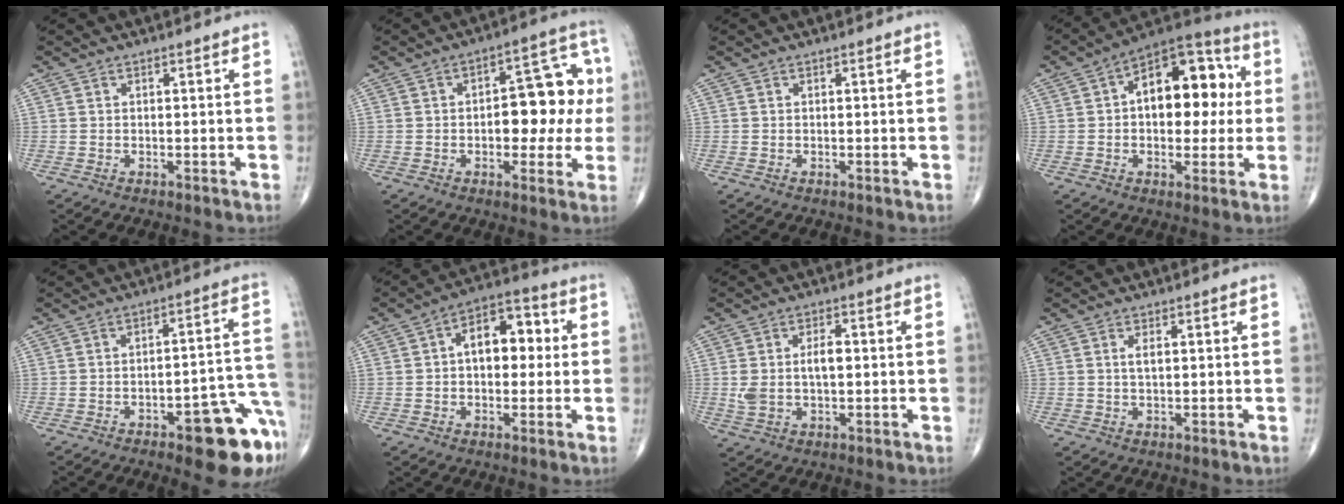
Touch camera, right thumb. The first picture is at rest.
{"total": 13.4, "force": [0.0, 7.2, 11.4], "torque": [-0.101, 0.033, -0.001]}
{"total": 0.0}
{"total": 17.3, "force": [2.2, 9.9, 14.0], "torque": [-0.156, 0.028, 0.024]}
{"total": 13.8, "force": [-7.1, 4.1, 11.1], "torque": [-0.084, 0.060, -0.082]}
{"total": 10.6, "force": [1.2, 6.5, 8.3], "torque": [-0.094, 0.028, 0.008]}
{"total": 6.3, "force": [0.3, 3.4, 5.3], "torque": [-0.109, 0.012, 0.009]}
{"total": 1.7, "force": [0.4, 0.6, 1.5], "torque": [-0.029, -0.003, 0.009]}